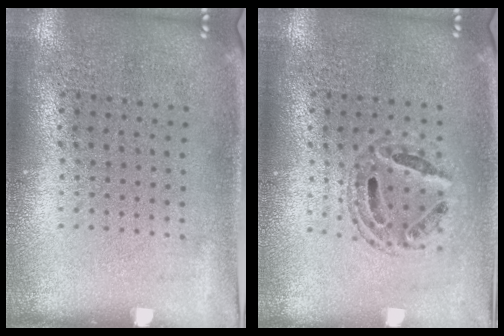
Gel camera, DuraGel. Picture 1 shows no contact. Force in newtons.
{"total": 0.7, "press": 0.7, "slide": 0.2}